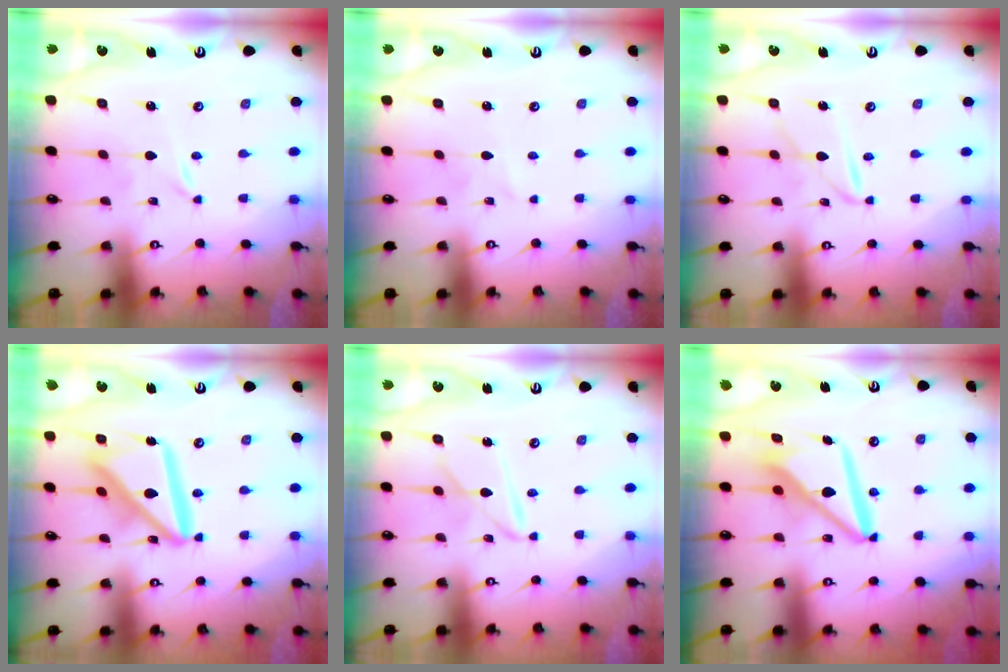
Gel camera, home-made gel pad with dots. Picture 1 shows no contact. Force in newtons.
{"total": 2.8, "press": 2.7, "slide": 0.3}
{"total": 6.6, "press": 6.6, "slide": 0.6}
{"total": 17.2, "press": 17.1, "slide": 1.9}
{"total": 8.2, "press": 8.2, "slide": 0.6}
{"total": 12.1, "press": 12.1, "slide": 1.2}